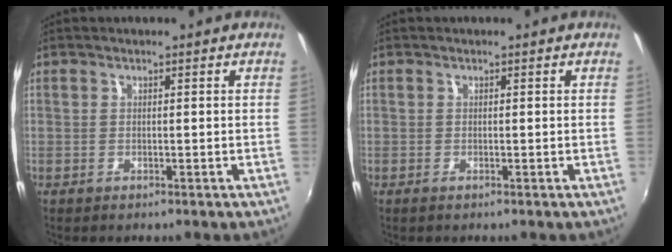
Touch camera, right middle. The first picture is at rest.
{"total": 0.0}